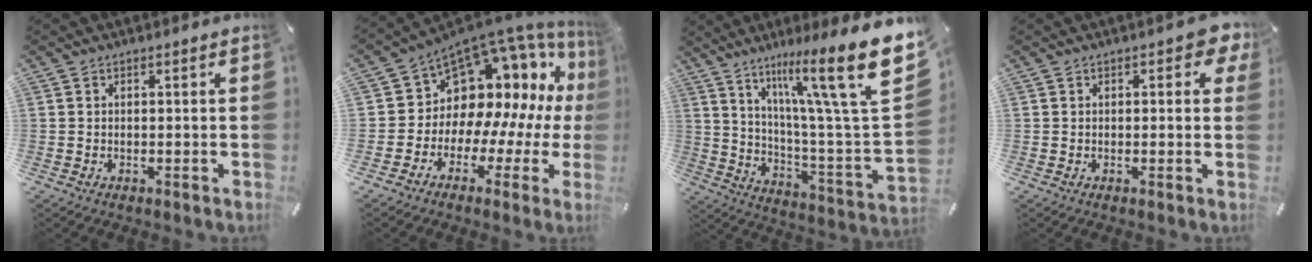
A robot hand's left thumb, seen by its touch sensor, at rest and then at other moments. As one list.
[{"total": 13.1, "force": [6.9, 9.7, 5.4], "torque": [-0.082, -0.091, 0.134]}, {"total": 23.5, "force": [13.1, 4.0, 19.1], "torque": [-0.293, -0.095, 0.198]}, {"total": 3.2, "force": [1.2, 1.7, 2.4], "torque": [-0.027, -0.001, 0.015]}]